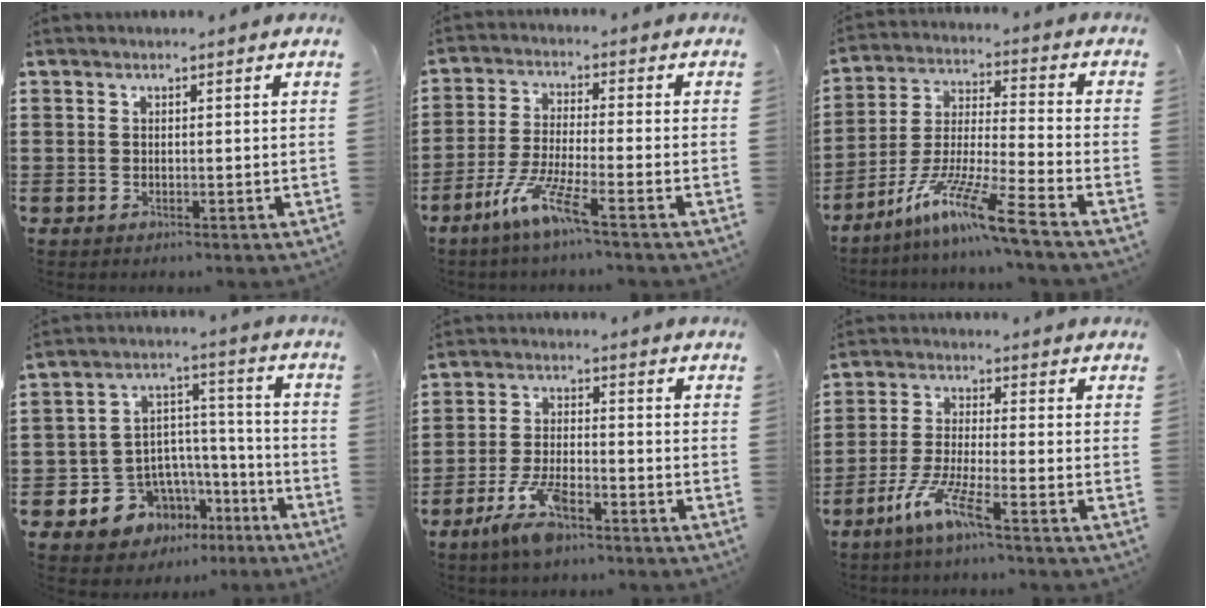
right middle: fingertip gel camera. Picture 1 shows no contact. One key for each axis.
{"total": 7.4, "fx": -4.8, "fy": 0.5, "fz": 5.5, "tx": -0.119, "ty": -0.011, "tz": -0.093}
{"total": 11.0, "fx": -8.3, "fy": -0.1, "fz": 7.2, "tx": -0.148, "ty": -0.007, "tz": -0.166}
{"total": 7.5, "fx": -4.8, "fy": 5.7, "fz": 0.5, "tx": -0.034, "ty": 0.013, "tz": -0.086}
{"total": 7.0, "fx": -4.4, "fy": 2.3, "fz": 5.0, "tx": -0.114, "ty": -0.001, "tz": -0.083}
{"total": 6.9, "fx": -4.5, "fy": 0.6, "fz": 5.2, "tx": -0.116, "ty": -0.010, "tz": -0.087}